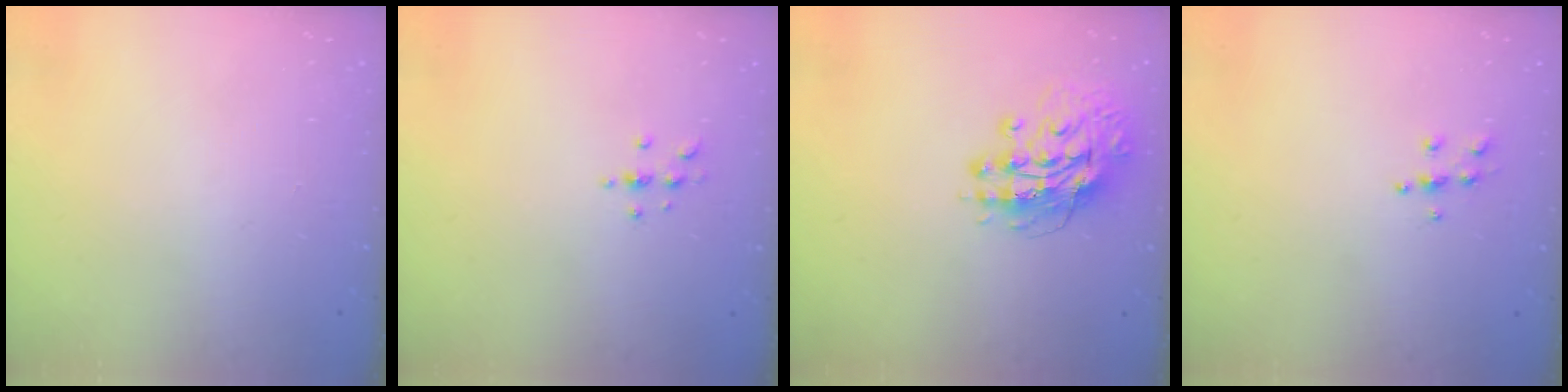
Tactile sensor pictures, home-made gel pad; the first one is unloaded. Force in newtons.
{"total": 2.9, "press": 2.9, "slide": 0.4}
{"total": 13.5, "press": 13.4, "slide": 1.5}
{"total": 5.5, "press": 5.4, "slide": 0.6}